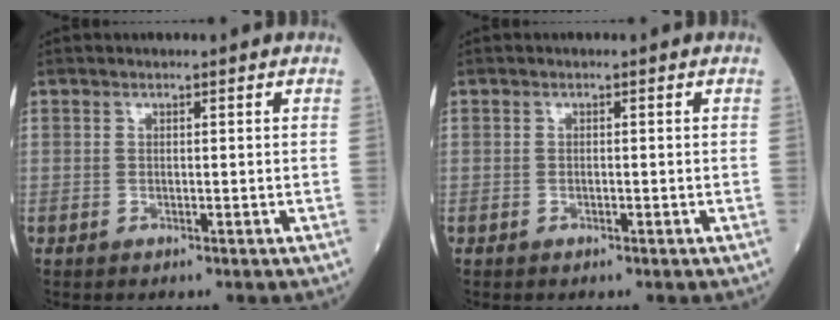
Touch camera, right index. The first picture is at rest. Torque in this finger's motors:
{"motor_torque": [0.00, -0.03, -0.06, -0.01]}